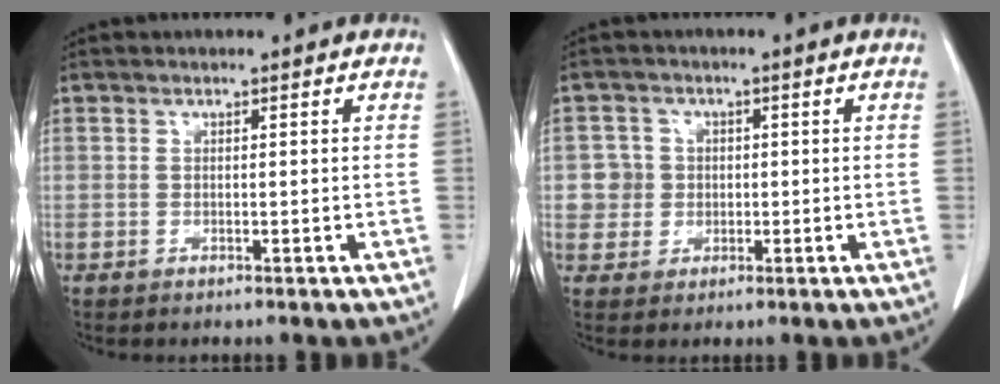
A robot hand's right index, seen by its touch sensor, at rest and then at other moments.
{"total": 3.9, "force": [0.1, 3.9, 0.0], "torque": [0.013, 0.012, 0.006]}